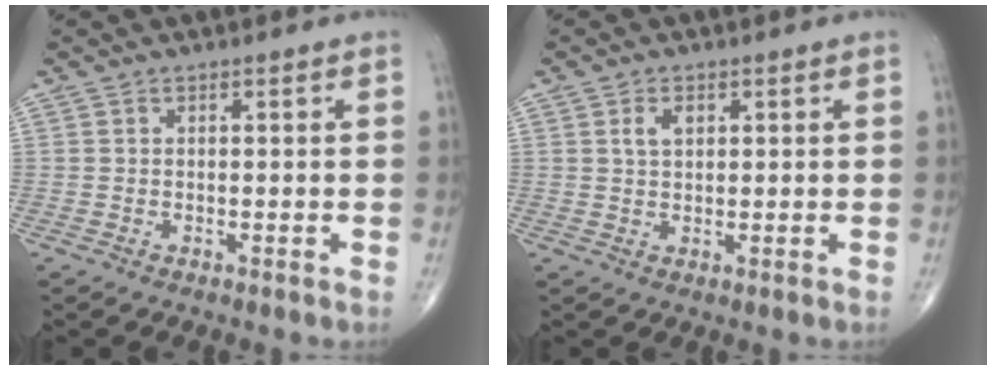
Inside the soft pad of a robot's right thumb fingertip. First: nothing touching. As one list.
[{"total": 2.9, "force": [1.0, 1.8, 2.0], "torque": [-0.033, 0.001, 0.019]}]